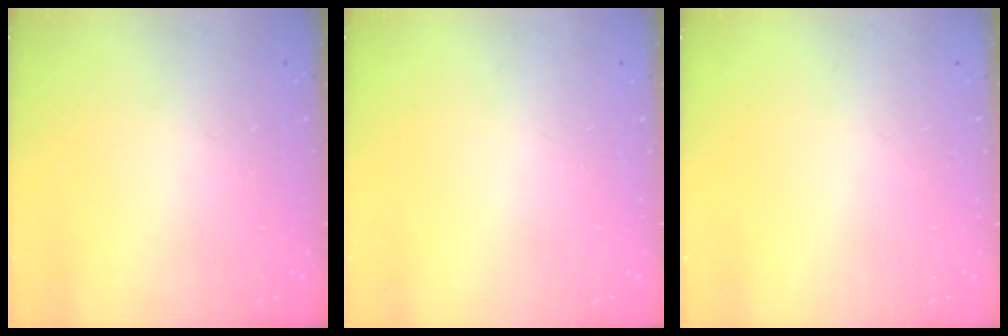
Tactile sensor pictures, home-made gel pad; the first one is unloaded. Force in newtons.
{"total": 0.0}
{"total": 0.0}